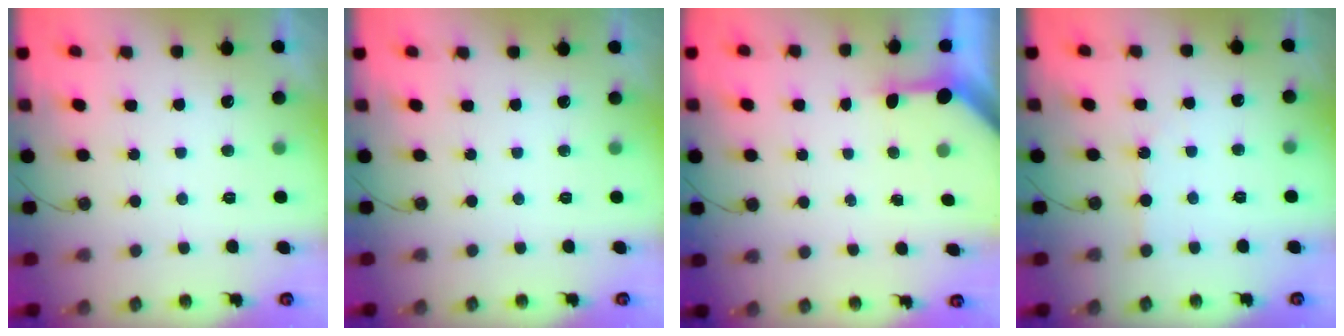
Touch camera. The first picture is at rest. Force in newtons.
{"total": 0.0}
{"total": 3.2, "press": 3.2, "slide": 0.3}
{"total": 1.4, "press": 1.3, "slide": 0.3}